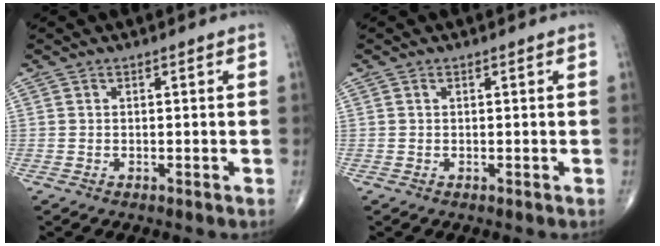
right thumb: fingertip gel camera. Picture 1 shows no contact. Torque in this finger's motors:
{"motor_torque": [-0.37, 0.10, 0.14, 0.09, -0.01]}